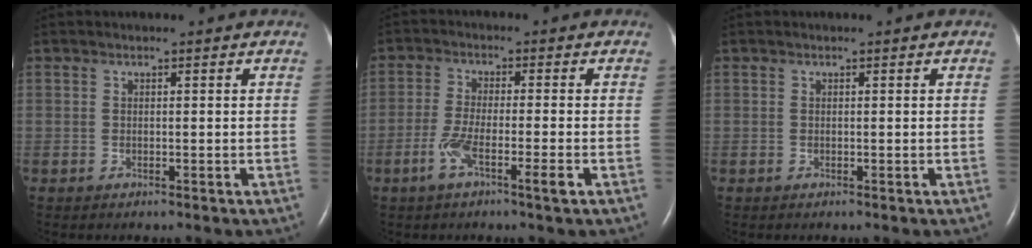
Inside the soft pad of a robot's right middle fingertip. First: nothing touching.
{"total": 5.5, "force": [-2.6, 0.2, 4.8], "torque": [-0.097, -0.008, -0.051]}
{"total": 0.0}